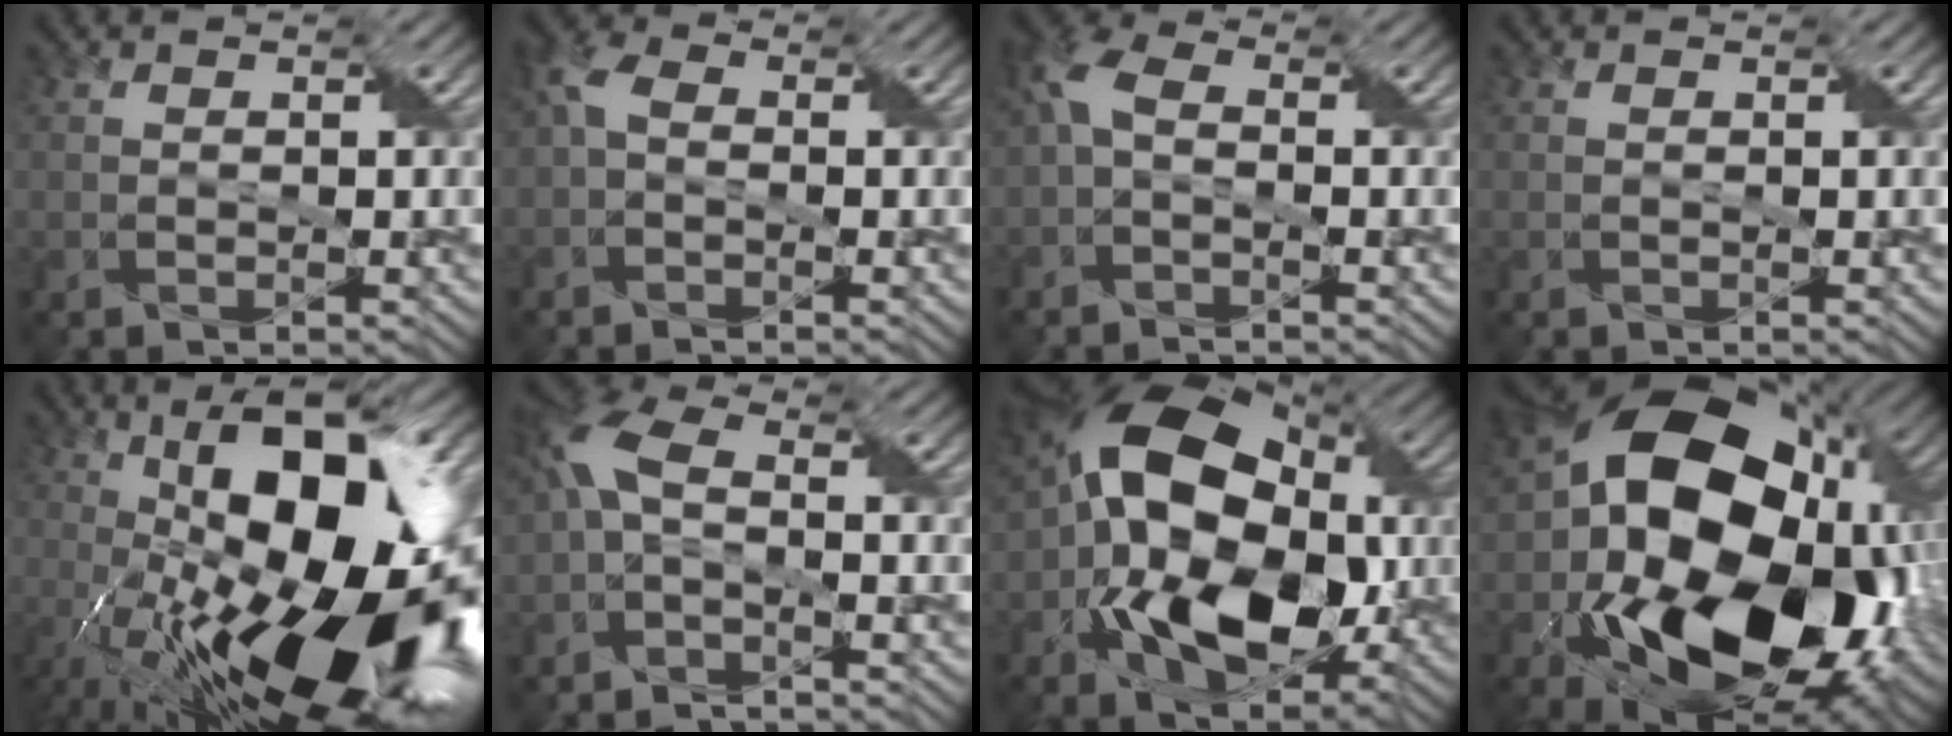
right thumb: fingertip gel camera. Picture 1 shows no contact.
{"total": 2.4, "force": [-0.5, 1.5, 1.9], "torque": [-0.066, 0.014, -0.027]}
{"total": 3.3, "force": [-1.0, 1.7, 2.7], "torque": [-0.088, 0.016, -0.038]}
{"total": 0.0}
{"total": 21.2, "force": [-2.9, 9.0, 19.0], "torque": [-0.314, 0.011, -0.066]}
{"total": 4.8, "force": [-2.0, 1.9, 3.9], "torque": [-0.112, 0.011, -0.061]}
{"total": 17.7, "force": [-2.2, 11.1, 13.6], "torque": [-0.260, -0.008, -0.049]}
{"total": 21.2, "force": [-3.1, 14.1, 15.5], "torque": [-0.347, -0.042, -0.033]}